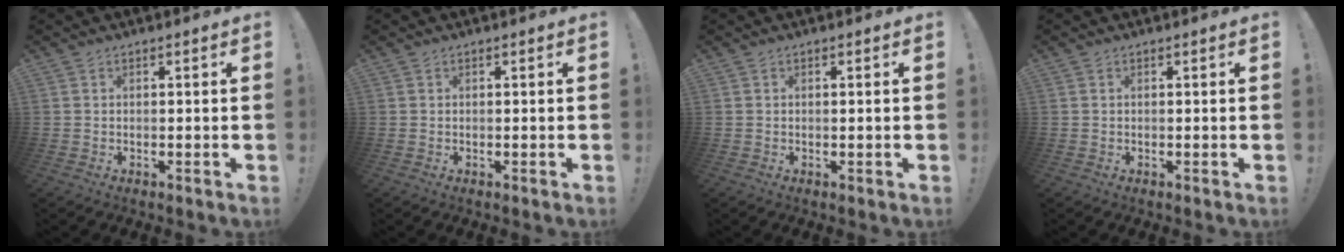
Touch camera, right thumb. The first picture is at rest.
{"total": 0.0}
{"total": 0.5, "force": [0.2, 0.1, 0.5], "torque": [-0.001, -0.003, 0.002]}
{"total": 0.0}